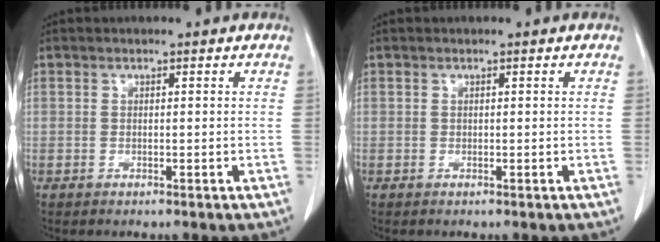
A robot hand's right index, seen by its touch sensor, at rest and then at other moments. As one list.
[{"total": 0.0}]